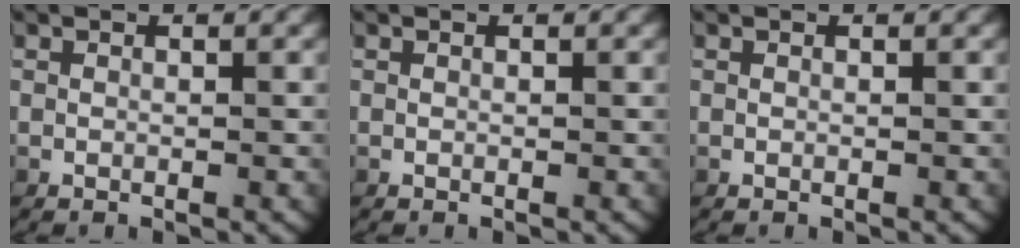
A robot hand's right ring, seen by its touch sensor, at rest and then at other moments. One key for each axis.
{"total": 0.0}
{"total": 0.0}